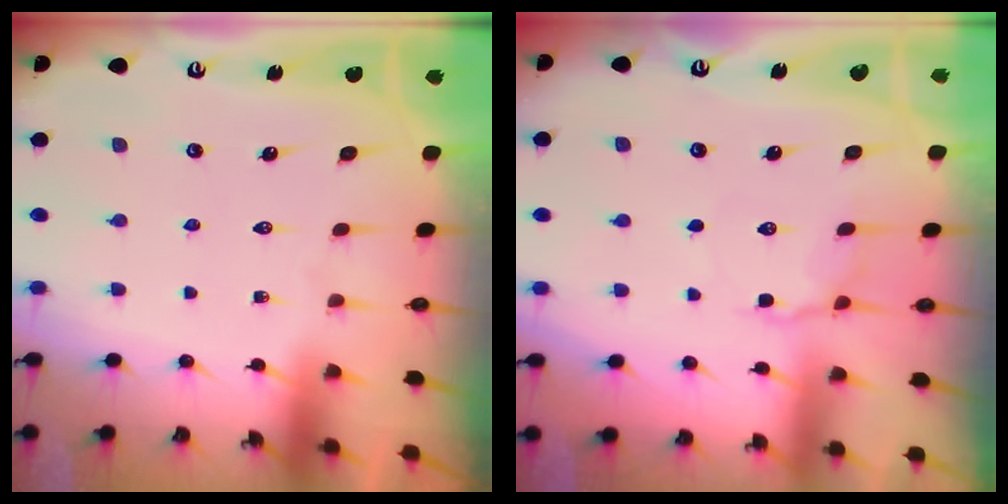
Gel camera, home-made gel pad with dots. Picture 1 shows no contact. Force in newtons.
{"total": 5.3, "press": 5.1, "slide": 1.5}